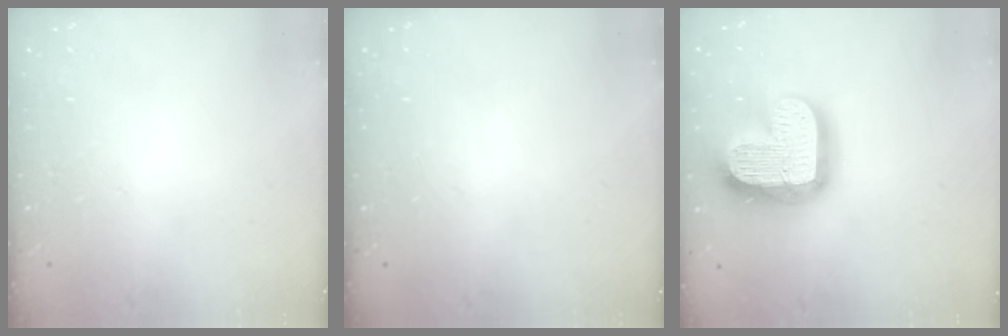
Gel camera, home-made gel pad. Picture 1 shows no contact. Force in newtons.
{"total": 0.0}
{"total": 21.5, "press": 21.4, "slide": 1.8}